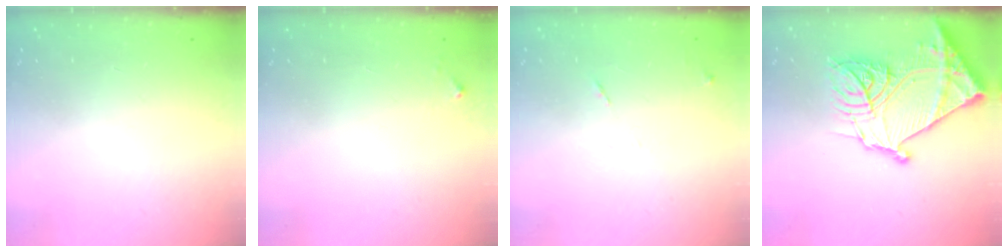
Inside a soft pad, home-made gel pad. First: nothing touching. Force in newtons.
{"total": 2.8, "press": 2.8, "slide": 0.2}
{"total": 5.7, "press": 5.7, "slide": 0.7}
{"total": 25.3, "press": 25.1, "slide": 2.8}